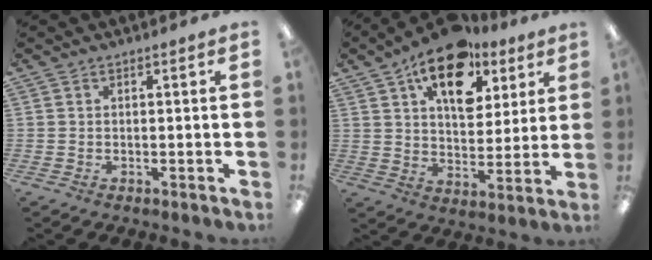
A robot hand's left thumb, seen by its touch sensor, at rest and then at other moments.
{"total": 16.8, "force": [10.3, 9.2, 9.6], "torque": [-0.144, -0.048, 0.178]}